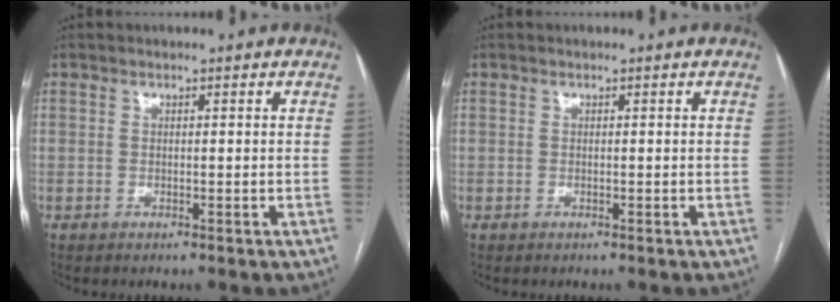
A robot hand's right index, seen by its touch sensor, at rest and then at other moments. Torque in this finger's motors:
{"motor_torque": [0.00, 0.00, 0.00, 0.00]}